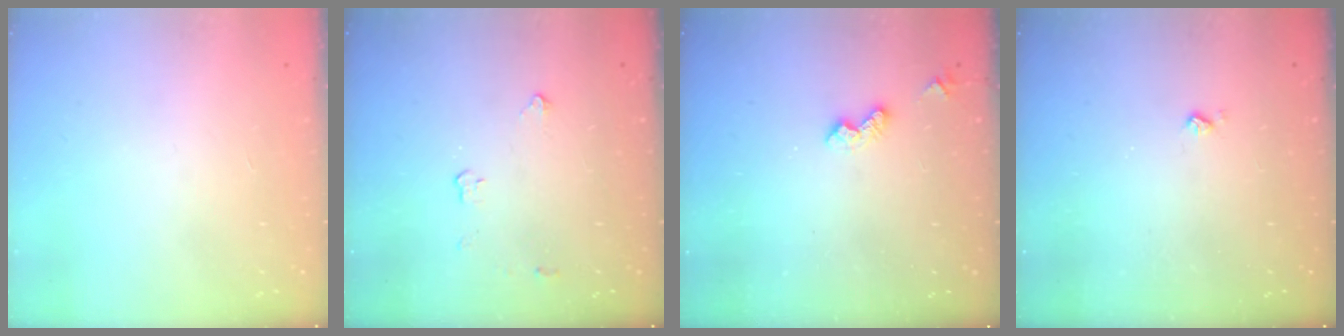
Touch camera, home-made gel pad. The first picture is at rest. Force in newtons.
{"total": 2.8, "press": 2.8, "slide": 0.5}
{"total": 4.3, "press": 4.2, "slide": 0.7}
{"total": 2.2, "press": 2.2, "slide": 0.4}